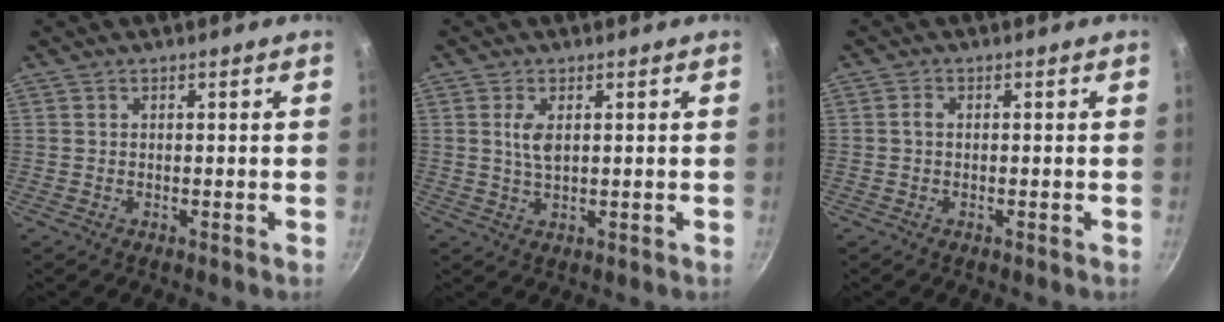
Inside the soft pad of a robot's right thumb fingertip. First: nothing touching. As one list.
[{"total": 3.6, "force": [0.9, 1.8, 3.0], "torque": [-0.057, -0.006, 0.018]}, {"total": 1.2, "force": [0.0, 0.9, 0.8], "torque": [-0.013, 0.007, -0.002]}]